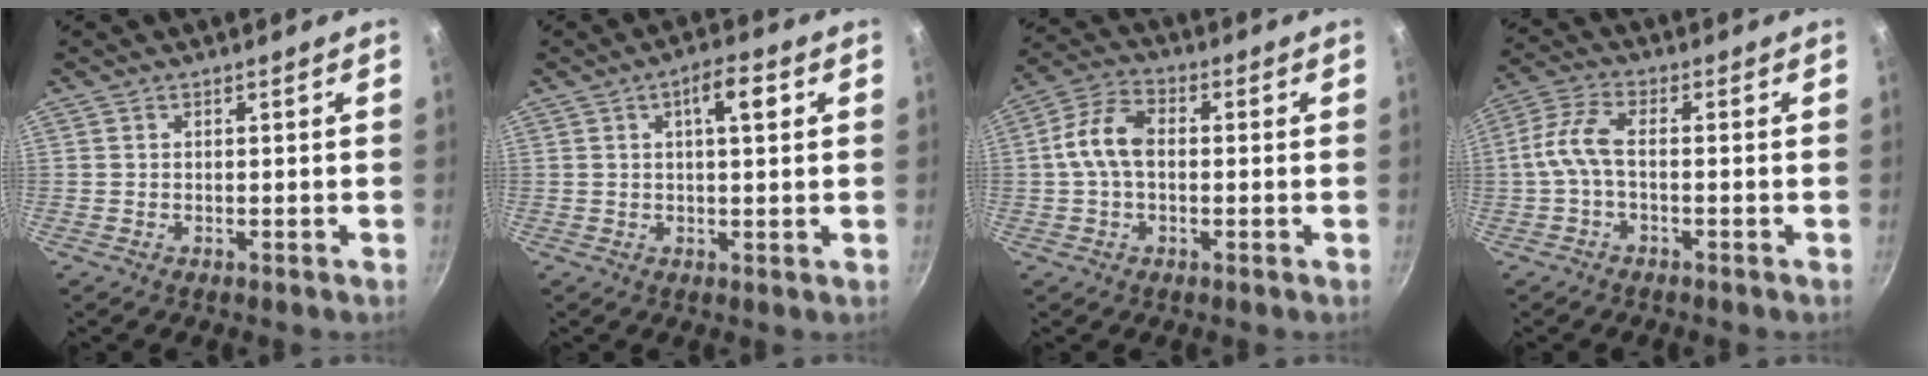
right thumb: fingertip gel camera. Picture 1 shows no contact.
{"total": 6.2, "force": [1.9, 2.1, 5.5], "torque": [-0.075, 0.004, 0.025]}
{"total": 8.8, "force": [0.2, 5.4, 7.0], "torque": [-0.134, 0.029, -0.008]}
{"total": 6.1, "force": [-1.3, 2.6, 5.4], "torque": [-0.131, 0.023, -0.038]}